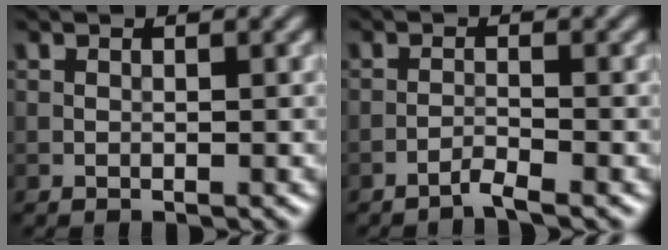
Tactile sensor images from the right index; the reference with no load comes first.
{"total": 1.5, "force": [-1.2, -0.1, 0.8], "torque": [-0.014, 0.005, -0.030]}